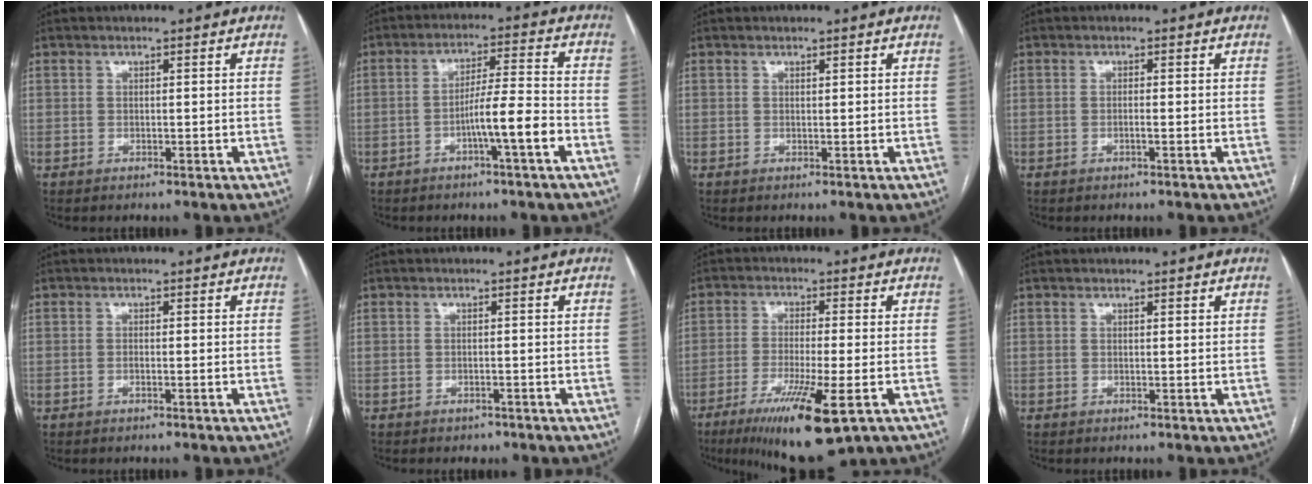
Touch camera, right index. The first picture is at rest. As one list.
[{"total": 7.5, "force": [-3.2, -0.3, 6.7], "torque": [-0.113, 0.010, -0.053]}, {"total": 0.0}, {"total": 0.7, "force": [-0.2, -0.1, 0.6], "torque": [-0.013, 0.001, -0.003]}, {"total": 0.7, "force": [-0.3, 0.0, 0.7], "torque": [-0.014, -0.001, -0.003]}, {"total": 1.4, "force": [-1.0, 0.8, 0.3], "torque": [-0.010, 0.001, -0.010]}, {"total": 12.9, "force": [-6.5, 1.1, 11.1], "torque": [-0.189, -0.038, -0.103]}, {"total": 0.6, "force": [0.5, 0.0, 0.3], "torque": [-0.005, 0.000, 0.005]}]